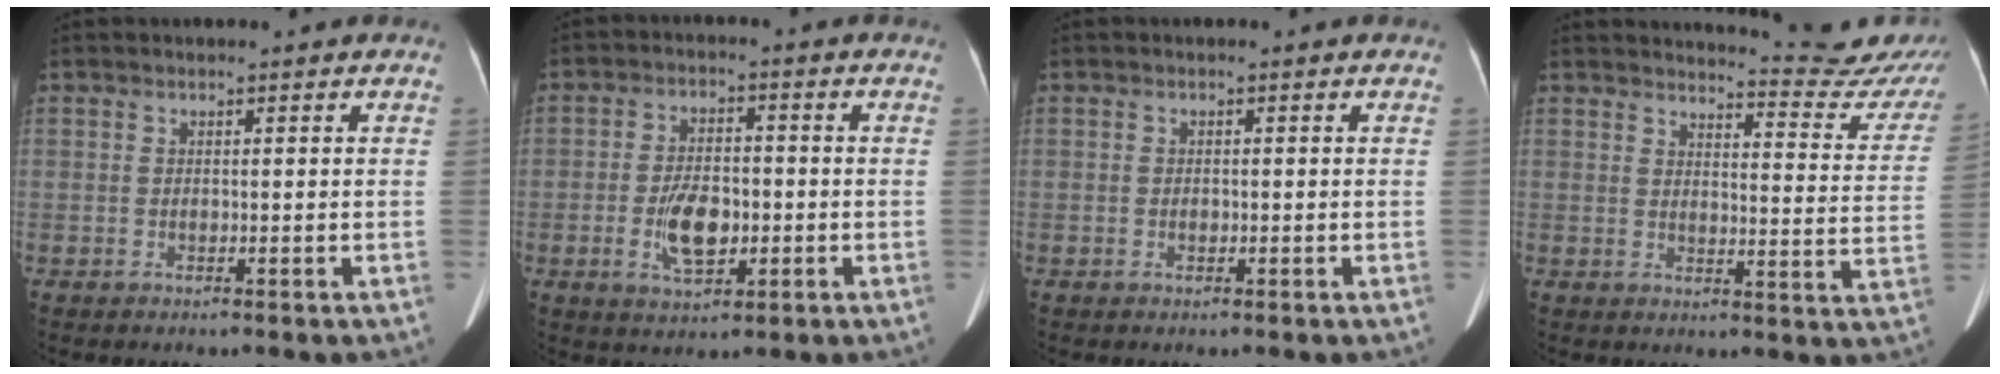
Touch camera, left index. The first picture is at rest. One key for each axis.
{"total": 7.0, "fx": -1.7, "fy": 3.3, "fz": 5.9, "tx": -0.119, "ty": 0.003, "tz": -0.025}
{"total": 0.7, "fx": -0.2, "fy": 0.4, "fz": 0.5, "tx": -0.012, "ty": 0.000, "tz": -0.003}
{"total": 16.3, "fx": 16.1, "fy": 0.5, "fz": 2.5, "tx": -0.016, "ty": -0.109, "tz": 0.161}